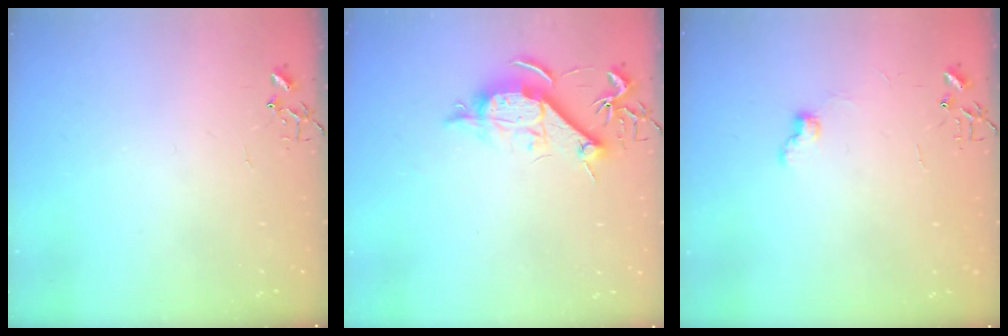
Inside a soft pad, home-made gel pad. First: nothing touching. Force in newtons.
{"total": 10.6, "press": 10.6, "slide": 0.8}
{"total": 6.6, "press": 6.6, "slide": 0.7}